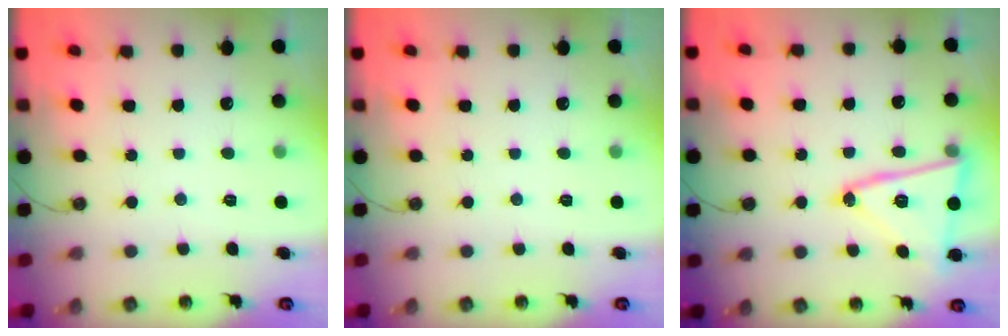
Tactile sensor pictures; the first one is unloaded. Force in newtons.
{"total": 0.0}
{"total": 16.7, "press": 16.6, "slide": 1.4}